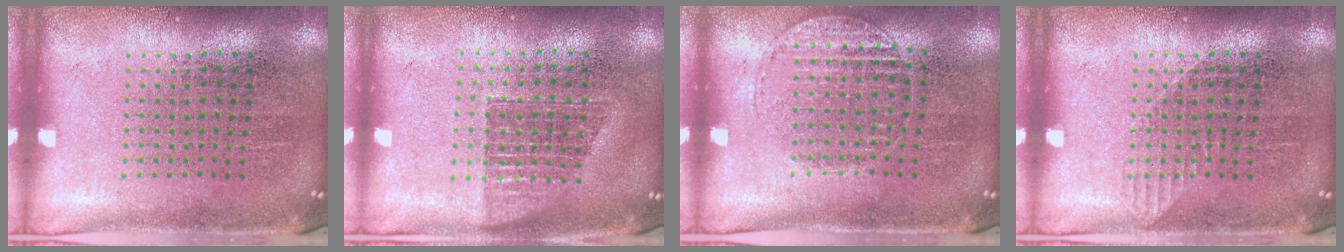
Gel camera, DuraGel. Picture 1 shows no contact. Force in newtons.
{"total": 1.3, "press": 1.1, "slide": 0.8}
{"total": 1.1, "press": 1.1, "slide": 0.2}
{"total": 0.7, "press": 0.6, "slide": 0.2}